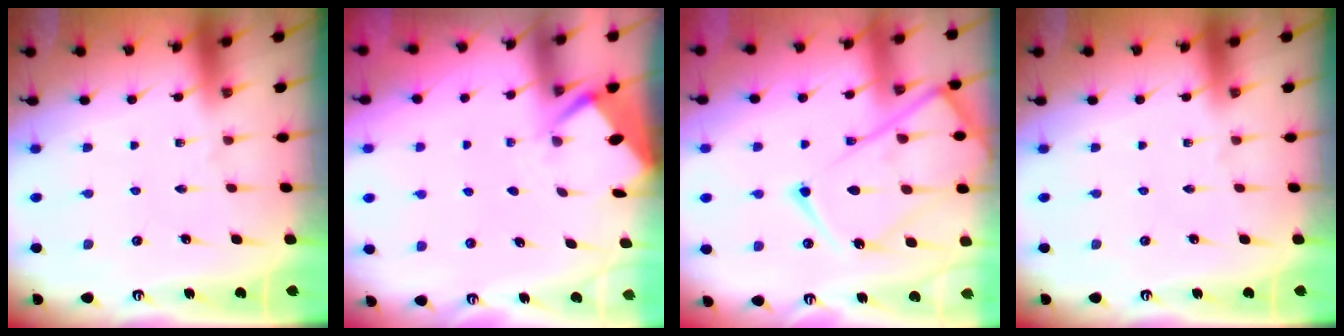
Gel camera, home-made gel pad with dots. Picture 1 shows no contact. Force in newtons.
{"total": 2.6, "press": 2.6, "slide": 0.4}
{"total": 20.1, "press": 20.0, "slide": 2.1}
{"total": 0.0}